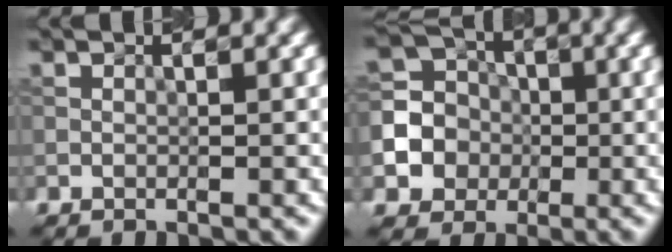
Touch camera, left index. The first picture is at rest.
{"total": 5.4, "force": [-1.2, 5.1, 1.2], "torque": [-0.017, 0.009, -0.041]}